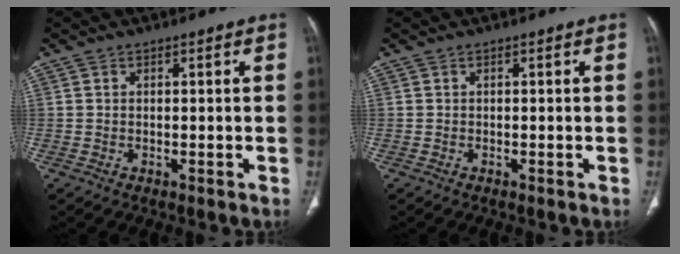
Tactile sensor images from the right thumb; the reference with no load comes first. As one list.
[{"total": 0.0}]